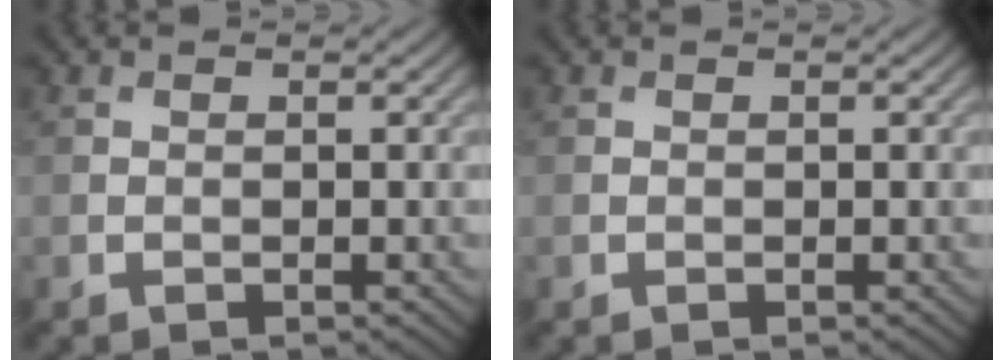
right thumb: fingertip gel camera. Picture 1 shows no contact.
{"total": 0.0}